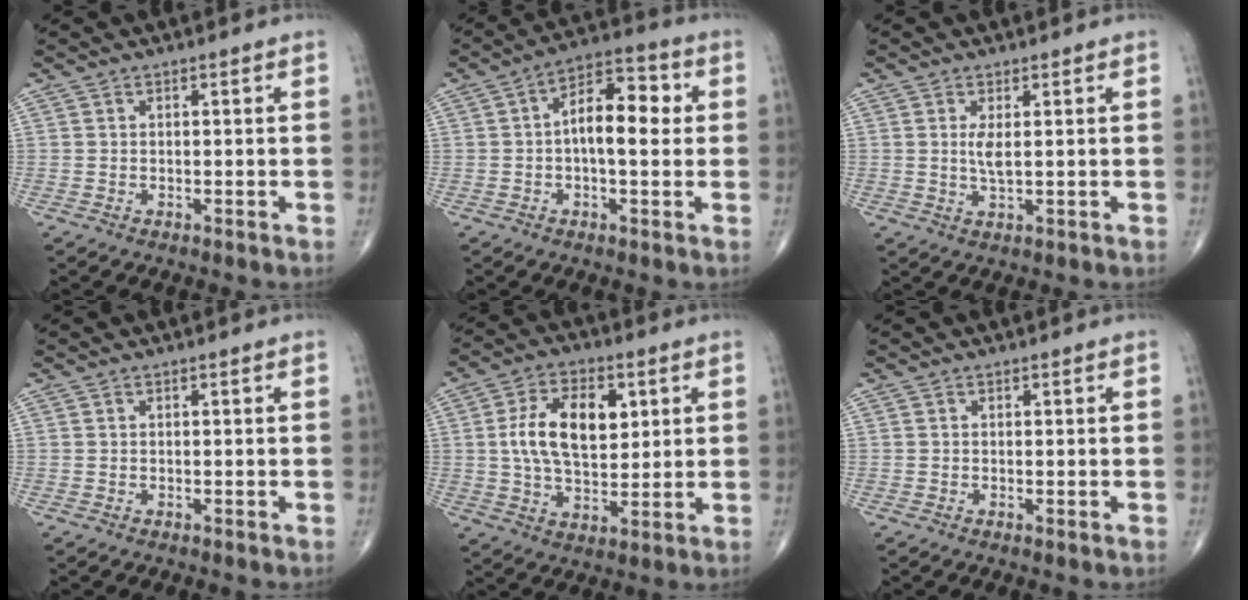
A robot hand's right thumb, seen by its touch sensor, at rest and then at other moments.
{"total": 11.0, "force": [0.8, 5.3, 9.6], "torque": [-0.140, 0.028, 0.005]}
{"total": 2.9, "force": [0.6, 0.7, 2.7], "torque": [-0.059, -0.010, 0.016]}
{"total": 0.0}
{"total": 13.5, "force": [2.8, 7.7, 10.7], "torque": [-0.171, -0.003, 0.049]}
{"total": 0.0}